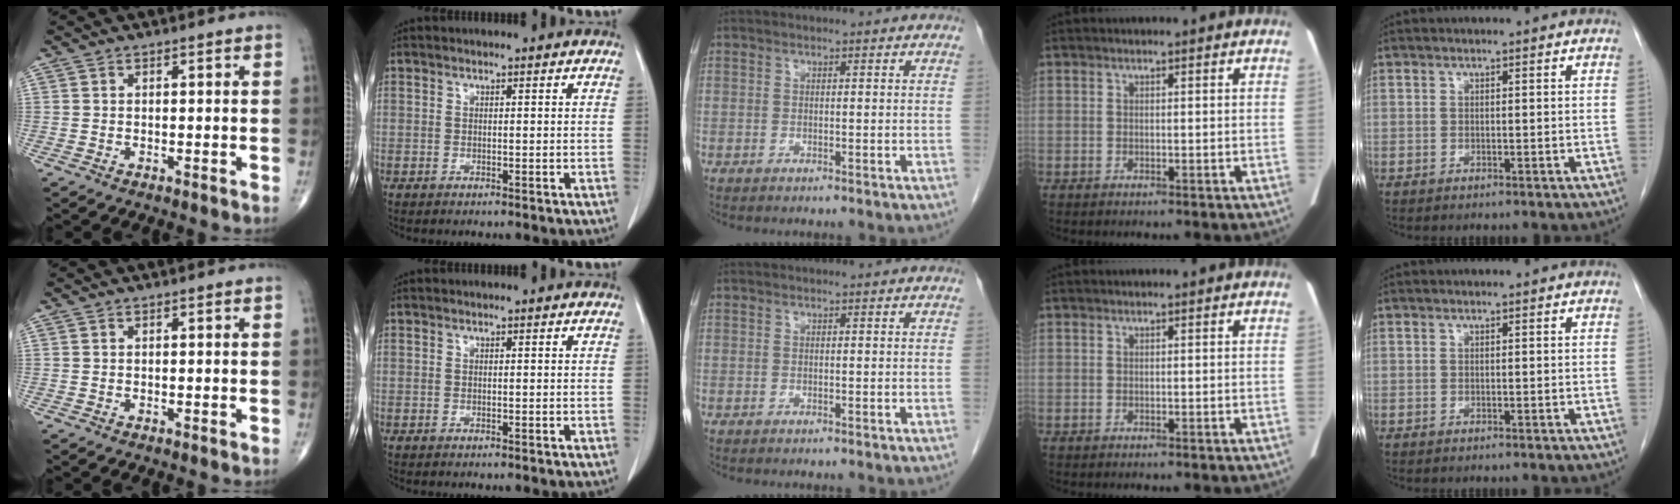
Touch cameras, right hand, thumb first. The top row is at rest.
{}